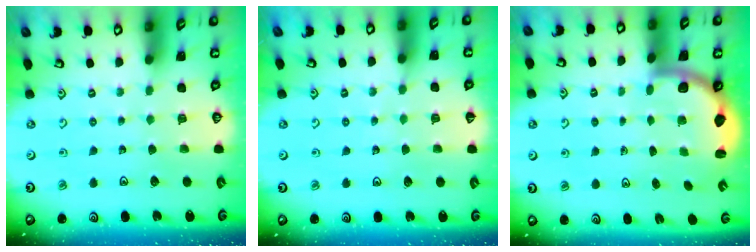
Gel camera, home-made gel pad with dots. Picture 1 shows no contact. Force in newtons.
{"total": 1.7, "press": 1.7, "slide": 0.2}
{"total": 2.5, "press": 2.4, "slide": 0.7}